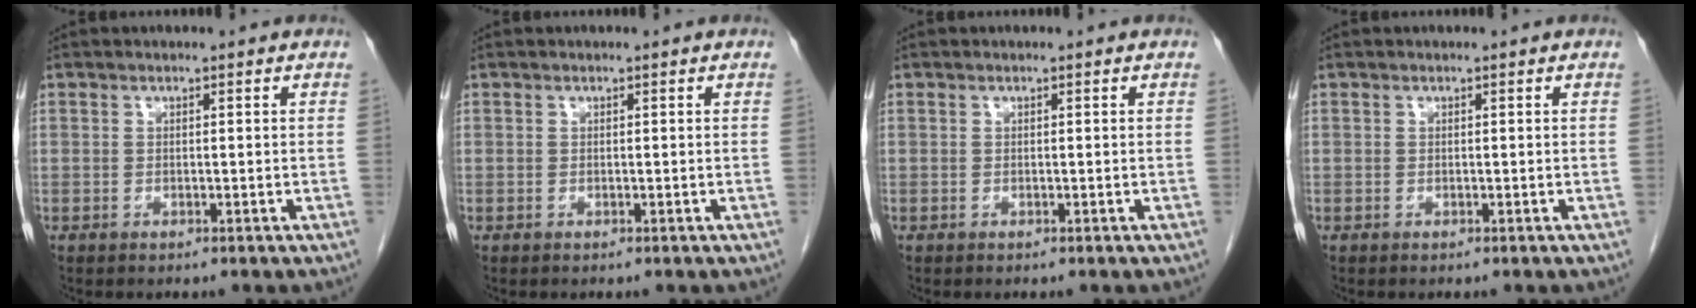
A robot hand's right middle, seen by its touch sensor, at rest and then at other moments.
{"total": 0.0}
{"total": 0.0}
{"total": 0.0}